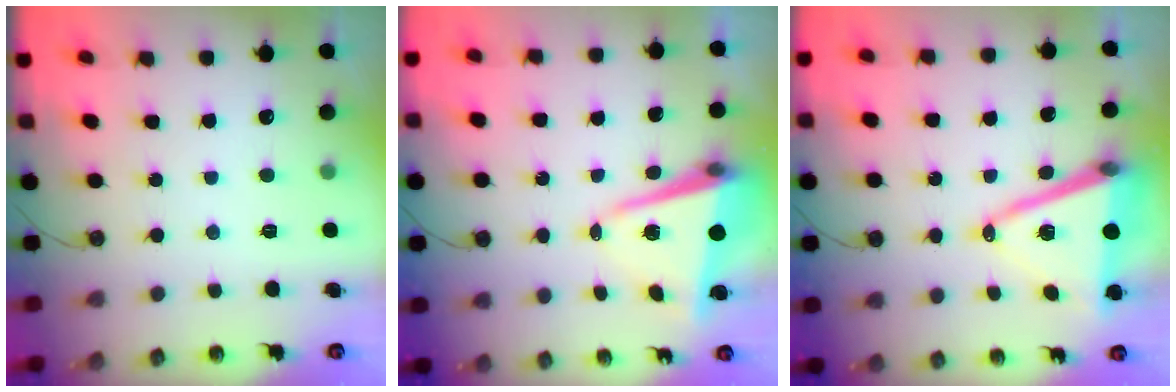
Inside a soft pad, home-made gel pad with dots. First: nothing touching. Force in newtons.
{"total": 8.6, "press": 8.2, "slide": 2.7}
{"total": 15.2, "press": 14.7, "slide": 3.9}